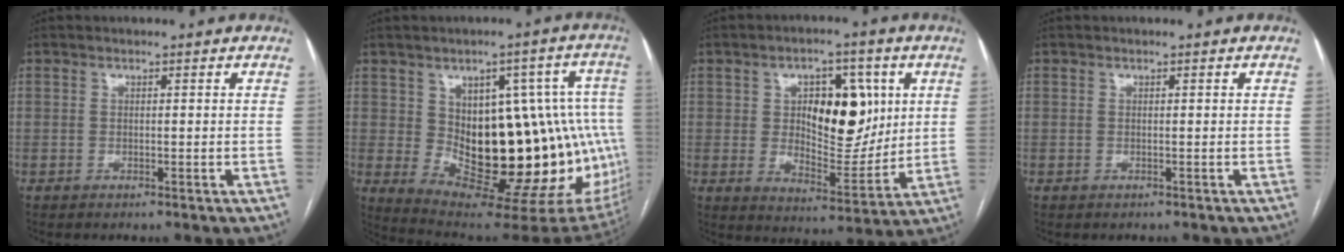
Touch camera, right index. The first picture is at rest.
{"total": 24.7, "force": [-0.4, 9.5, 22.8], "torque": [-0.206, 0.032, 0.025]}
{"total": 13.4, "force": [3.2, 6.7, 11.2], "torque": [-0.165, 0.010, 0.060]}
{"total": 0.0}